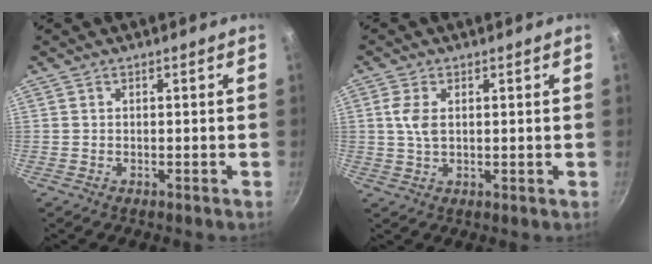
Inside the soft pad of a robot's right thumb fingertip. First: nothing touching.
{"total": 4.2, "force": [1.0, 2.3, 3.4], "torque": [-0.070, 0.004, 0.021]}